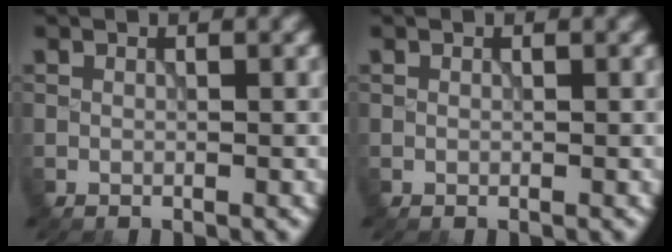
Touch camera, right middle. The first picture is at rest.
{"total": 0.0}